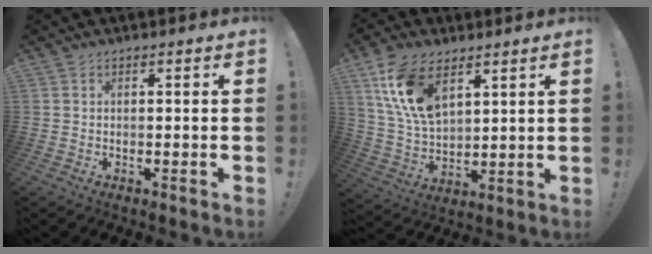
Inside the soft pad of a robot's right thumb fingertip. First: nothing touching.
{"total": 15.2, "force": [8.1, 8.3, 9.8], "torque": [-0.204, -0.032, 0.150]}